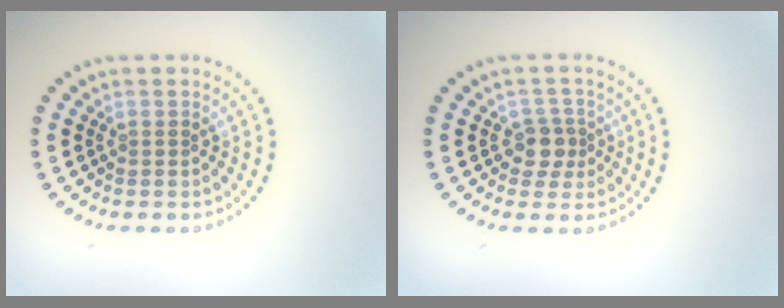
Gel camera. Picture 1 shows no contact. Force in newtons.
{"total": 2.2, "press": 1.8, "slide": 1.1}